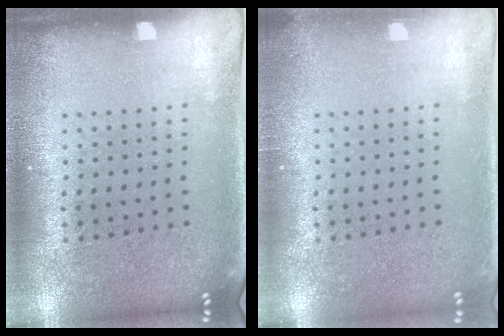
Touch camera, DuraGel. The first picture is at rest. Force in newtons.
{"total": 0.6, "press": 0.6, "slide": 0.0}